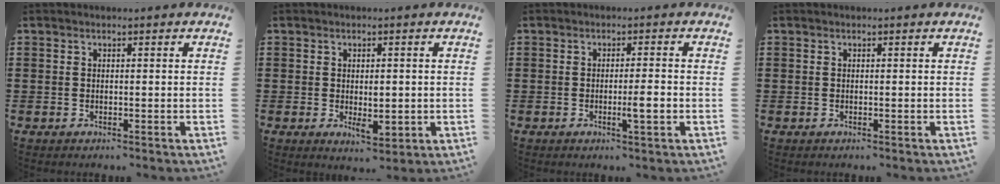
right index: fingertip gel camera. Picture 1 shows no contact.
{"total": 3.1, "force": [0.0, 1.5, 2.7], "torque": [-0.036, -0.005, -0.002]}
{"total": 3.2, "force": [-0.9, 0.1, 3.1], "torque": [-0.052, -0.005, -0.015]}
{"total": 0.0}